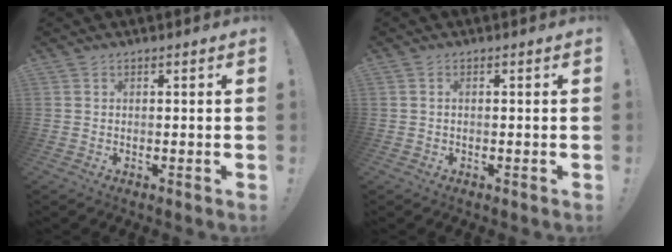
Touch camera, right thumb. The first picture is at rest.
{"total": 0.6, "force": [0.1, 0.0, 0.6], "torque": [-0.012, 0.000, 0.002]}